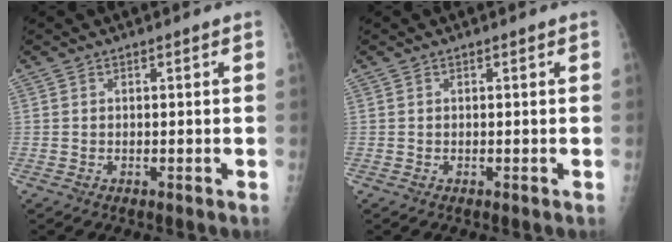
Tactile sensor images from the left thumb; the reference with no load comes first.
{"total": 0.0}